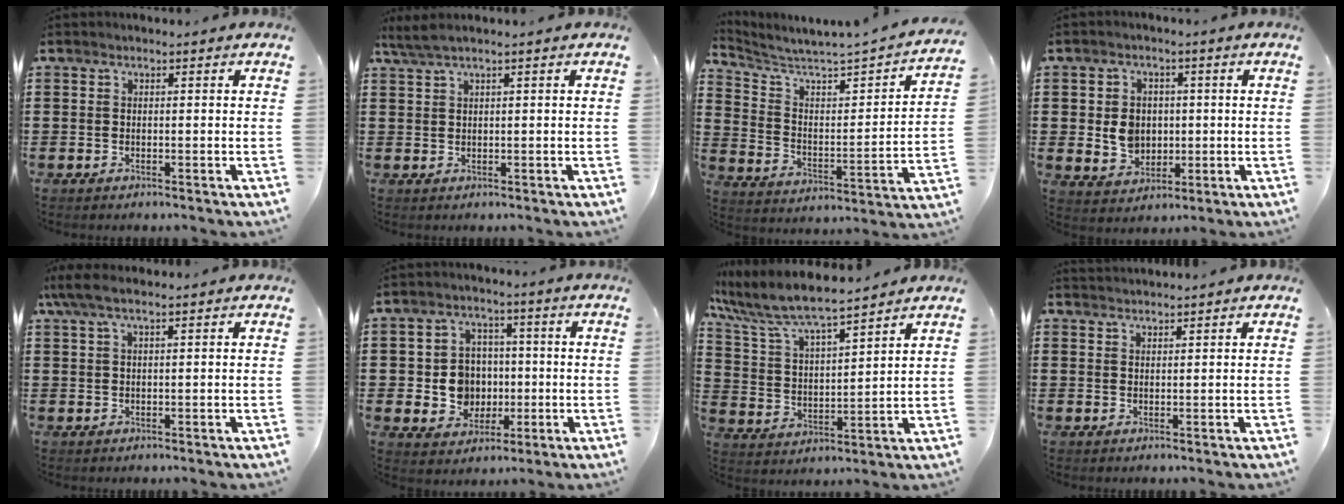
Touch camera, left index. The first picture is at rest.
{"total": 1.8, "force": [1.0, 0.0, 1.5], "torque": [-0.029, -0.001, 0.018]}
{"total": 2.7, "force": [2.1, 0.4, 1.6], "torque": [-0.050, -0.037, 0.022]}
{"total": 5.2, "force": [0.3, 4.5, 2.6], "torque": [-0.048, 0.005, 0.002]}
{"total": 3.6, "force": [1.9, 0.7, 2.9], "torque": [-0.067, 0.000, 0.032]}
{"total": 7.3, "force": [-0.2, 6.7, 2.8], "torque": [-0.067, 0.018, 0.002]}
{"total": 7.6, "force": [6.9, 1.0, 3.0], "torque": [-0.091, -0.039, 0.115]}
{"total": 1.4, "force": [1.4, -0.1, -0.1], "torque": [-0.002, 0.001, 0.028]}